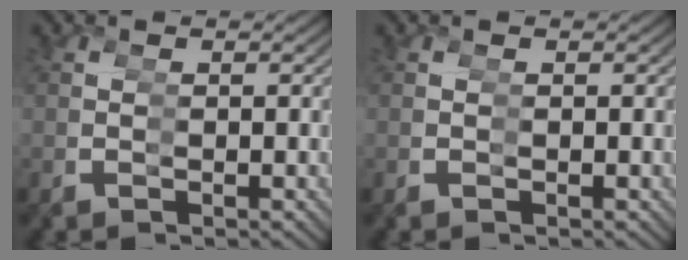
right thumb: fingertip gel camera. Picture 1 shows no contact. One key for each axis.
{"total": 0.0}